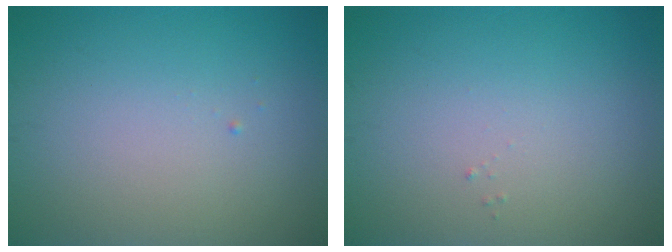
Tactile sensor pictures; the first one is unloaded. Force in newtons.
{"total": 0.0}